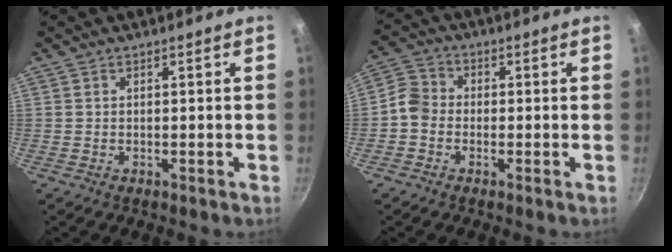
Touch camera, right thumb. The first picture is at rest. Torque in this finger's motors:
{"motor_torque": [0.07, 0.05, 0.74, 0.33, 0.03]}